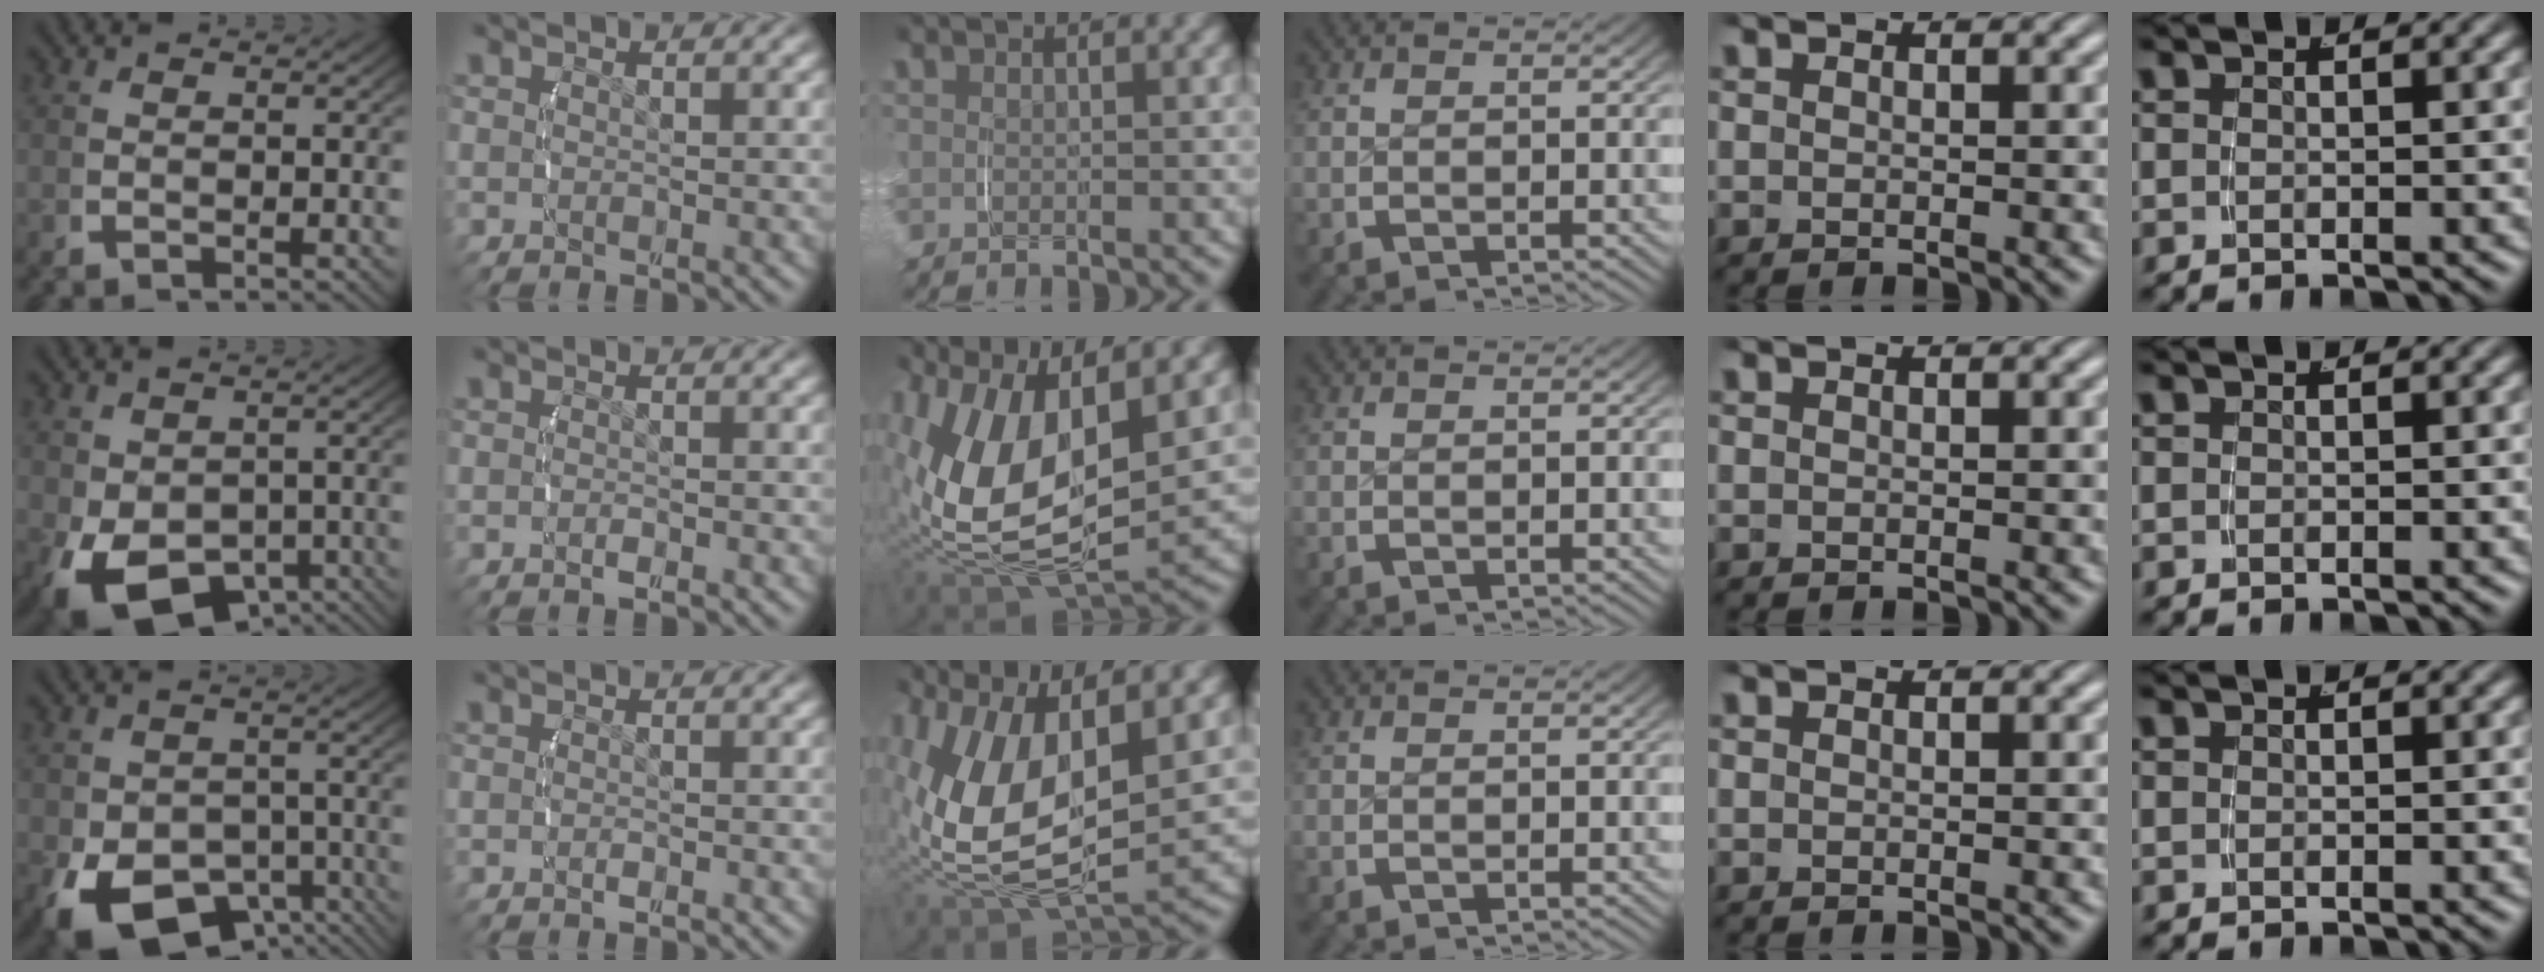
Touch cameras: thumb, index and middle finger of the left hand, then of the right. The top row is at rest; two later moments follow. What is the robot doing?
{"motion": "grasp_and_lifting", "object": "velcro strap"}